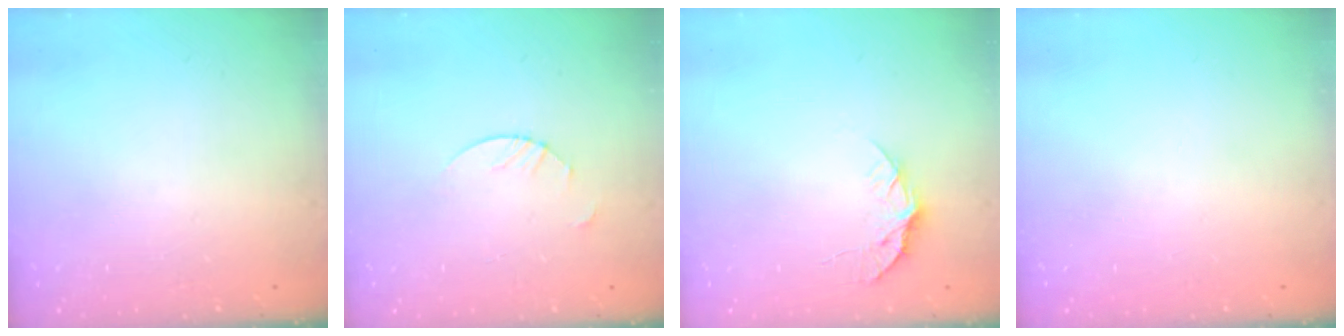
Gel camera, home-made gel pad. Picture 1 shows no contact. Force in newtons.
{"total": 1.8, "press": 1.8, "slide": 0.2}
{"total": 8.1, "press": 8.1, "slide": 0.7}
{"total": 0.0}